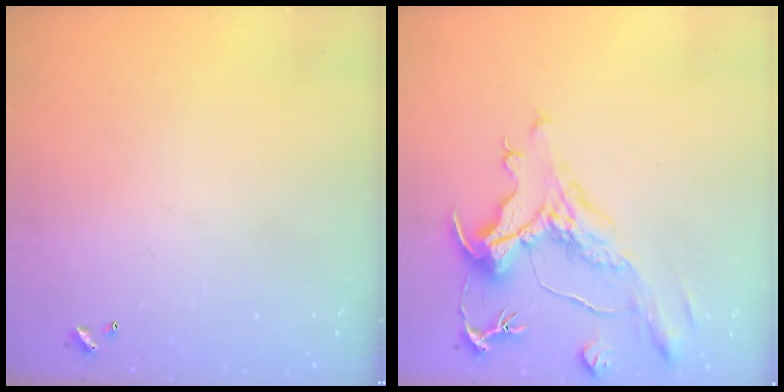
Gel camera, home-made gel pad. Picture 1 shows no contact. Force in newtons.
{"total": 1.9, "press": 0.9, "slide": 1.7}